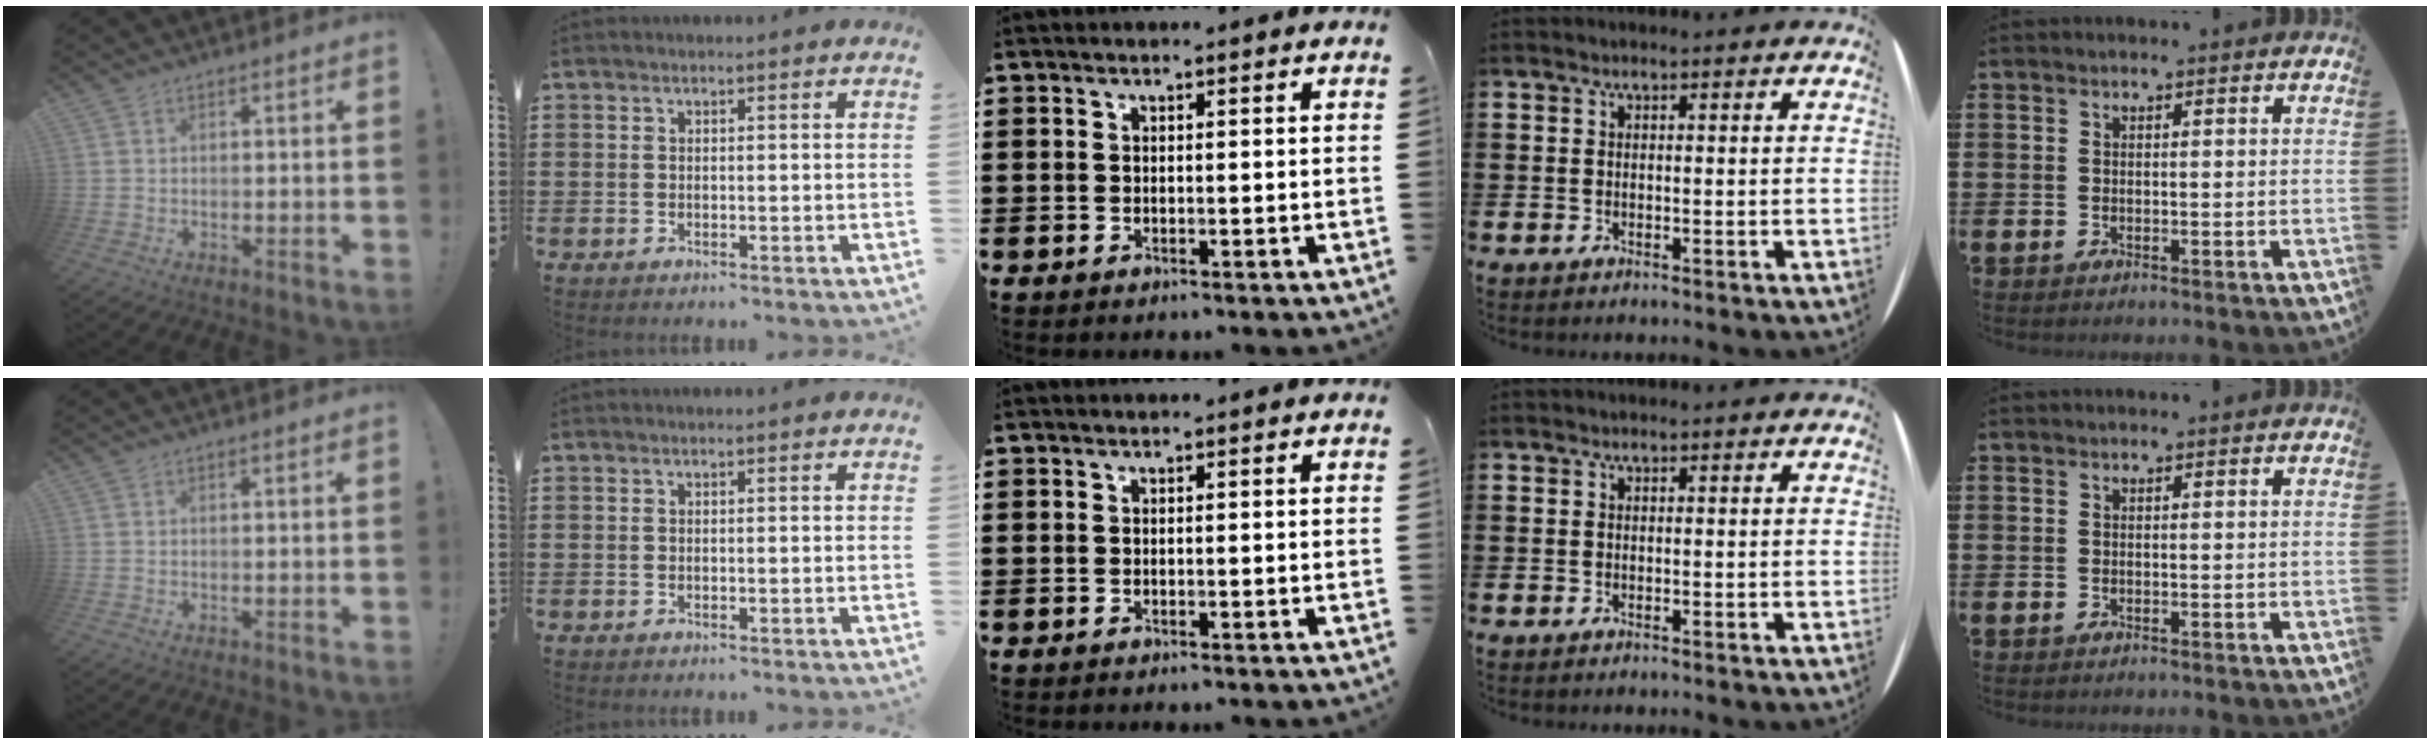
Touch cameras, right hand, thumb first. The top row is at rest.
{}